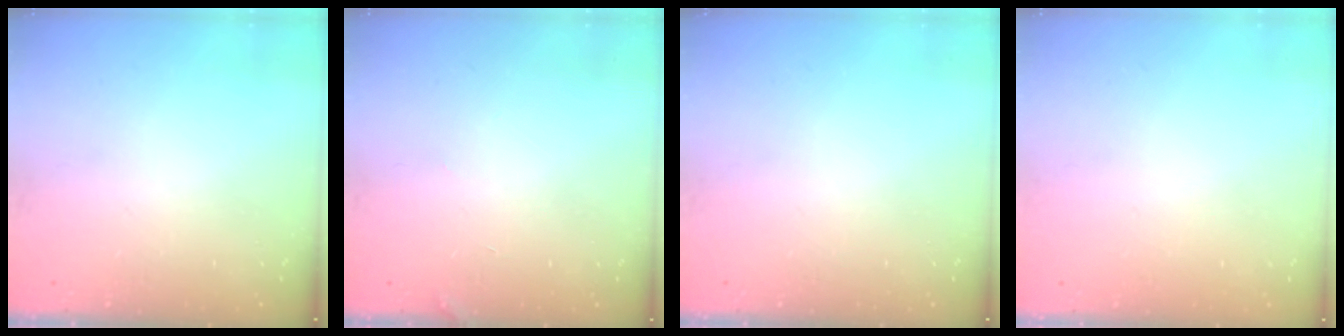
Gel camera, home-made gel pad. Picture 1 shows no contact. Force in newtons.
{"total": 1.9, "press": 1.9, "slide": 0.2}
{"total": 0.0}
{"total": 2.0, "press": 2.0, "slide": 0.1}